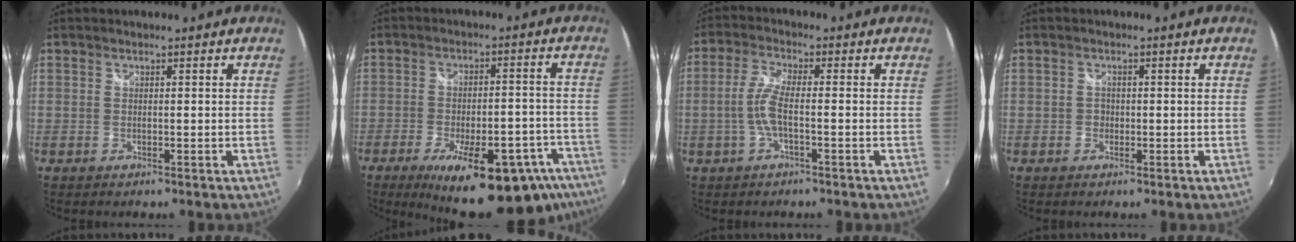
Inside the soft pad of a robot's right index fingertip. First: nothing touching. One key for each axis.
{"total": 23.7, "fx": -16.0, "fy": 8.4, "fz": 15.4, "tx": -0.231, "ty": -0.017, "tz": -0.204}
{"total": 5.2, "fx": -1.4, "fy": 0.8, "fz": 4.9, "tx": -0.110, "ty": 0.003, "tz": -0.027}
{"total": 1.3, "fx": -0.5, "fy": 1.2, "fz": 0.2, "tx": -0.003, "ty": -0.002, "tz": -0.008}